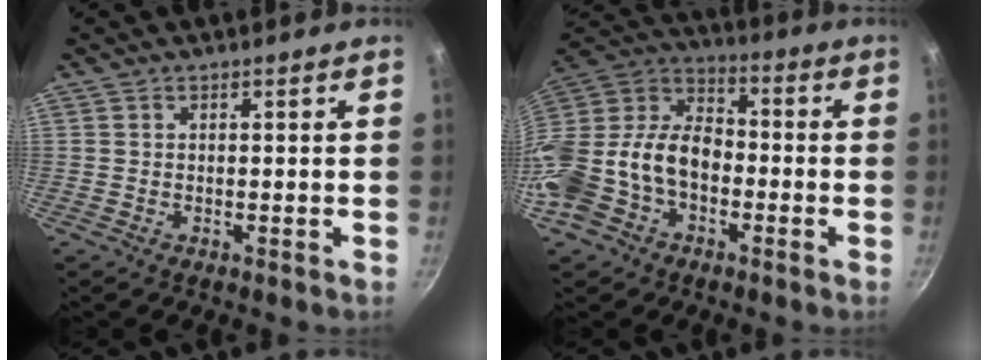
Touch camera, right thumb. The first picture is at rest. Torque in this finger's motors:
{"motor_torque": [2.69, 2.32, 1.92, -0.85, 0.25]}